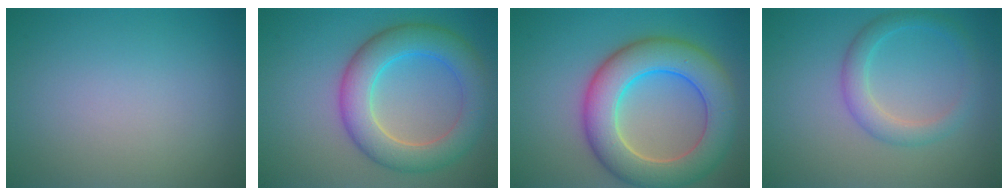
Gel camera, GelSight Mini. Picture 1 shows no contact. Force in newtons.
{"total": 6.8, "press": 6.8, "slide": 0.4}
{"total": 9.1, "press": 9.1, "slide": 0.5}
{"total": 2.7, "press": 2.7, "slide": 0.1}